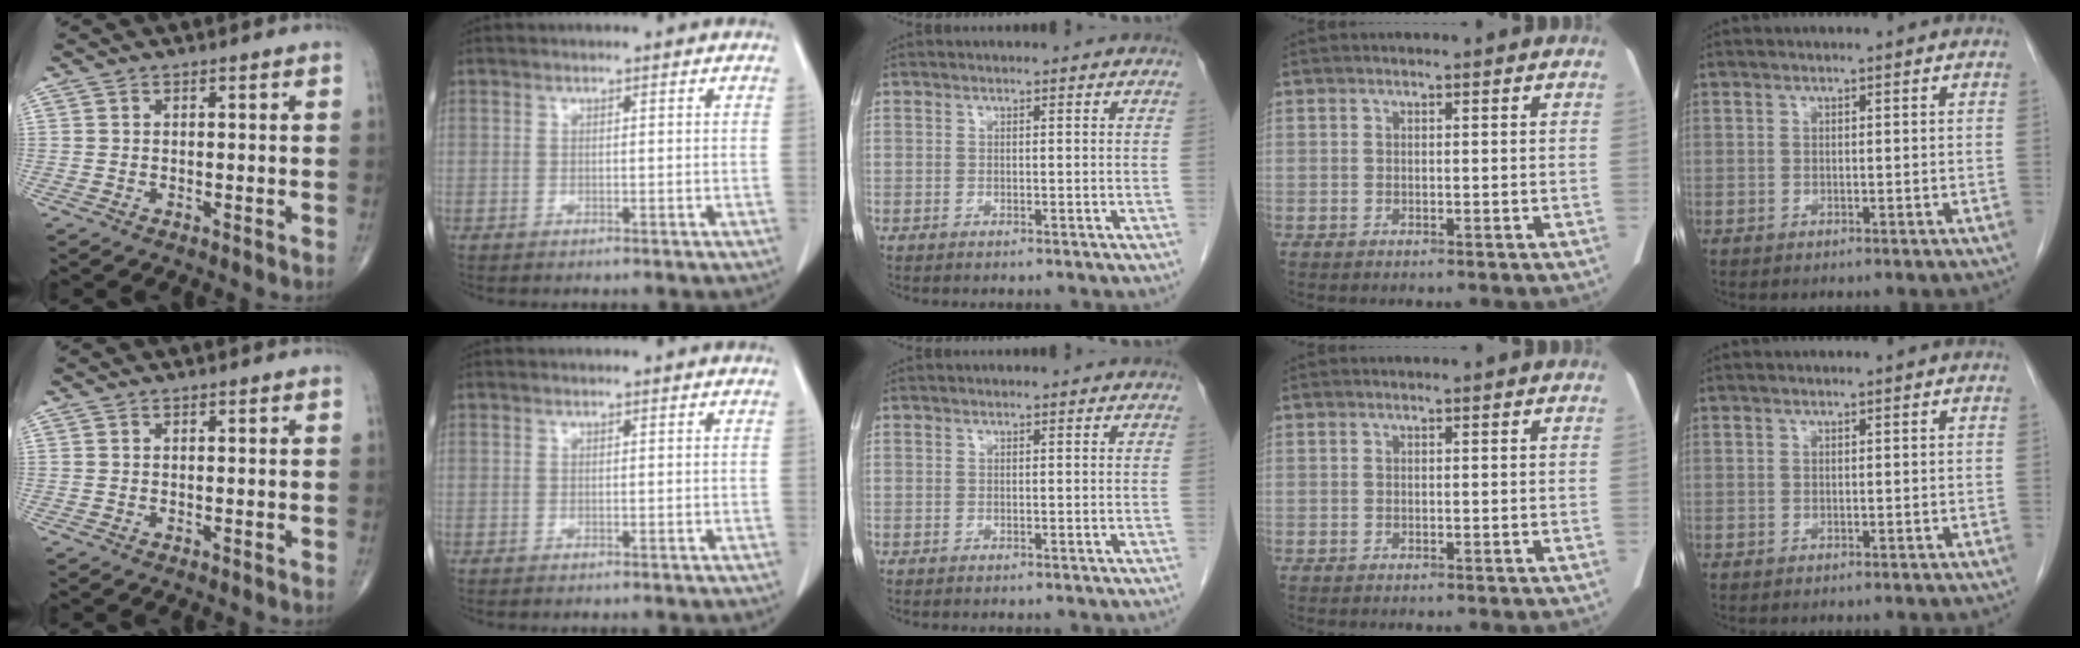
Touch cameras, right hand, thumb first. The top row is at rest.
{}